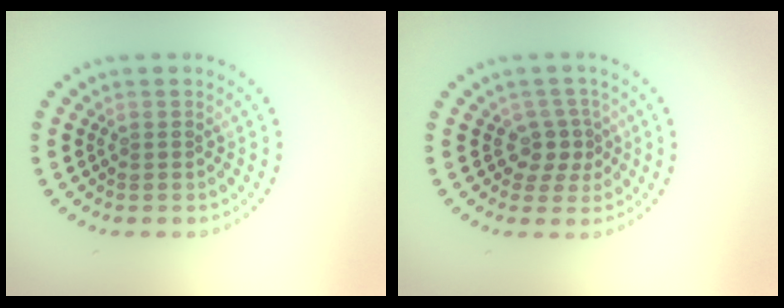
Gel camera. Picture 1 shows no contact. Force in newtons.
{"total": 2.4, "press": 1.8, "slide": 1.6}